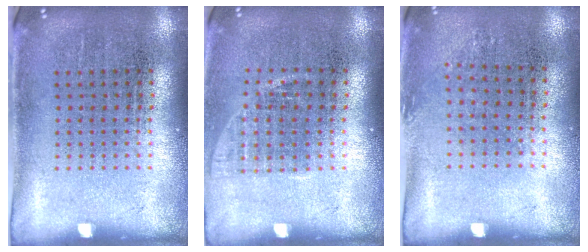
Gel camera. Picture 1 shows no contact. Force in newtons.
{"total": 1.0, "press": 0.9, "slide": 0.4}
{"total": 0.7, "press": 0.6, "slide": 0.4}